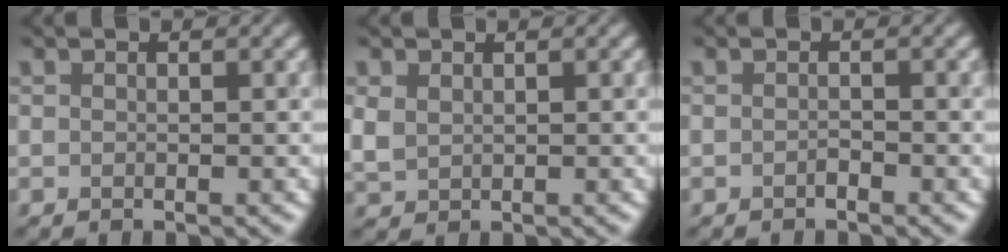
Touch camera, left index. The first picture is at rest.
{"total": 1.7, "force": [0.7, 1.3, 0.8], "torque": [-0.023, -0.001, 0.017]}
{"total": 0.6, "force": [-0.5, 0.2, 0.3], "torque": [-0.006, 0.001, -0.009]}